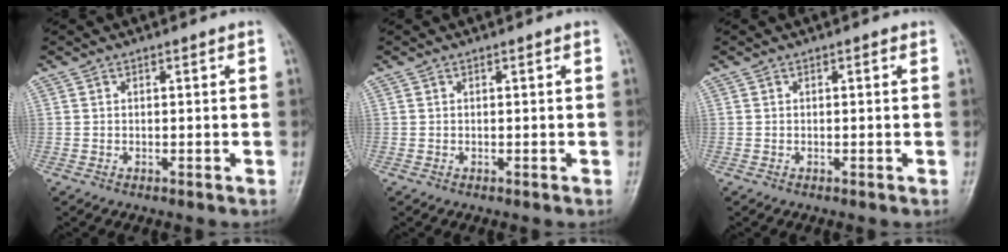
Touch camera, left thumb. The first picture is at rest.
{"total": 0.0}
{"total": 0.0}